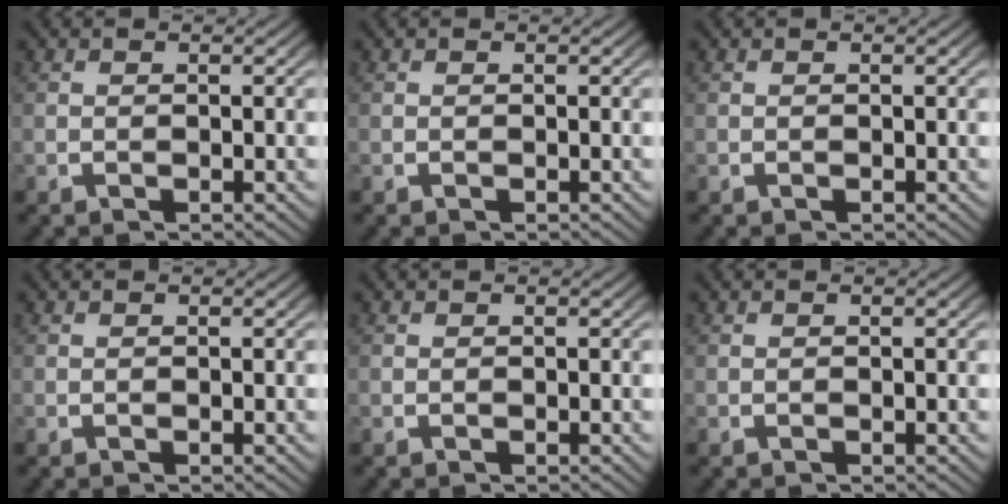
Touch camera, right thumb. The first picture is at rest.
{"total": 0.0}
{"total": 0.0}
{"total": 0.0}
{"total": 0.0}
{"total": 0.0}